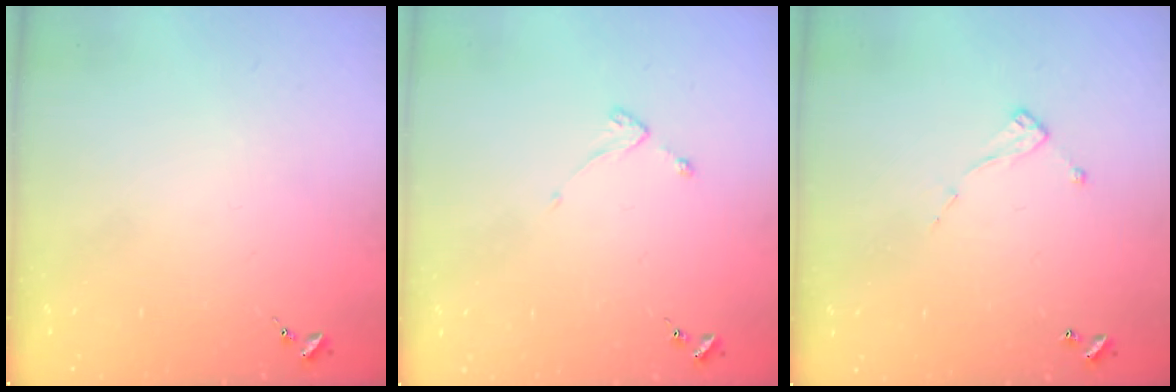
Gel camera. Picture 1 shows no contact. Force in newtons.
{"total": 2.2, "press": 2.1, "slide": 0.4}
{"total": 5.0, "press": 5.0, "slide": 0.4}